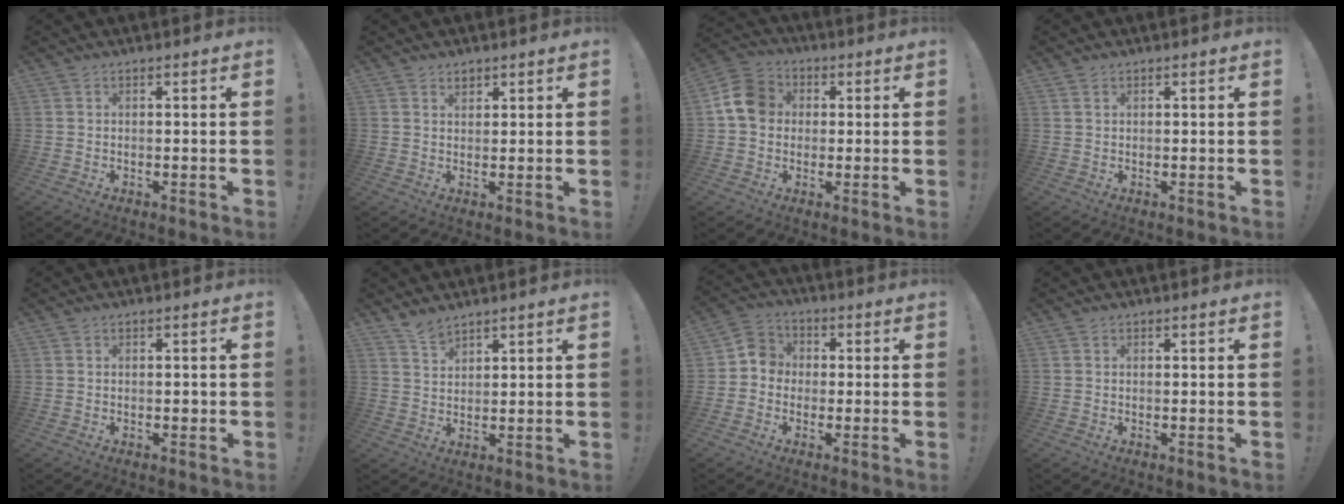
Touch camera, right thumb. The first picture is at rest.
{"total": 1.9, "force": [1.5, 1.1, 0.4], "torque": [0.002, -0.007, 0.025]}
{"total": 10.9, "force": [1.5, 9.2, 5.7], "torque": [-0.090, 0.015, 0.035]}
{"total": 0.9, "force": [0.6, 0.6, 0.3], "torque": [0.003, -0.001, 0.010]}
{"total": 0.8, "force": [-0.4, 0.5, 0.5], "torque": [-0.007, 0.002, -0.006]}
{"total": 4.2, "force": [3.8, 1.2, 1.3], "torque": [-0.020, -0.027, 0.069]}
{"total": 6.0, "force": [-1.6, 5.4, 2.0], "torque": [-0.035, 0.025, -0.028]}
{"total": 0.0}